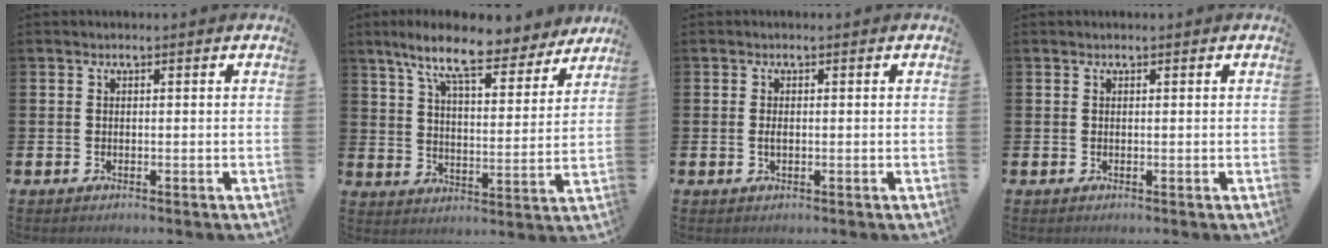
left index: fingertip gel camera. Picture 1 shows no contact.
{"total": 11.2, "force": [9.3, 2.4, 5.8], "torque": [-0.130, -0.043, 0.160]}
{"total": 0.9, "force": [-0.1, 0.4, 0.8], "torque": [-0.008, 0.000, -0.005]}
{"total": 0.0}